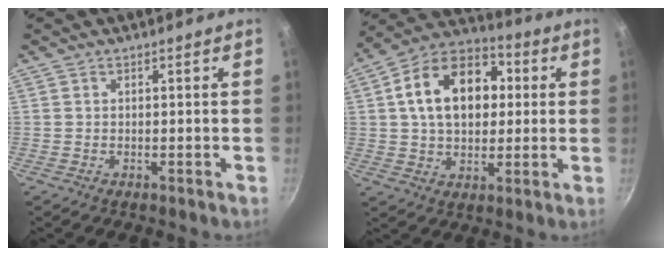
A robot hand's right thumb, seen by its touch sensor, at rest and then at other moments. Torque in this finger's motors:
{"motor_torque": [0.28, 3.43, 1.53, 0.28, 0.49]}